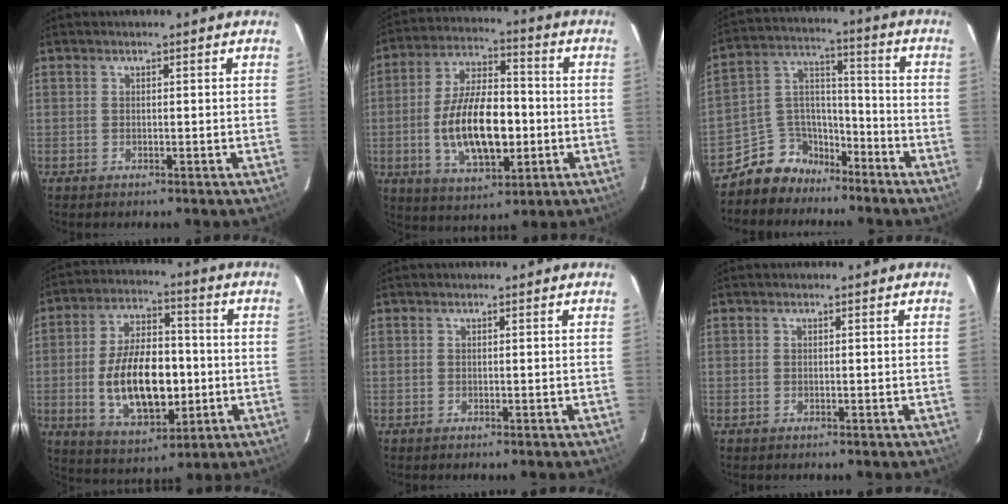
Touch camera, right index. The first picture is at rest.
{"total": 16.7, "force": [-2.9, 7.8, 14.5], "torque": [-0.276, 0.007, -0.041]}
{"total": 9.8, "force": [-7.4, 6.2, 1.5], "torque": [-0.039, 0.063, -0.134]}
{"total": 16.8, "force": [-2.4, 8.8, 14.1], "torque": [-0.268, 0.008, -0.026]}
{"total": 0.0}
{"total": 0.0}